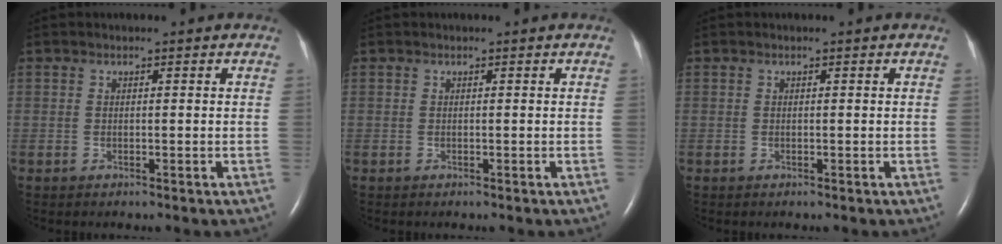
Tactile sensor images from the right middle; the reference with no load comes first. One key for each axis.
{"total": 0.0}
{"total": 0.0}